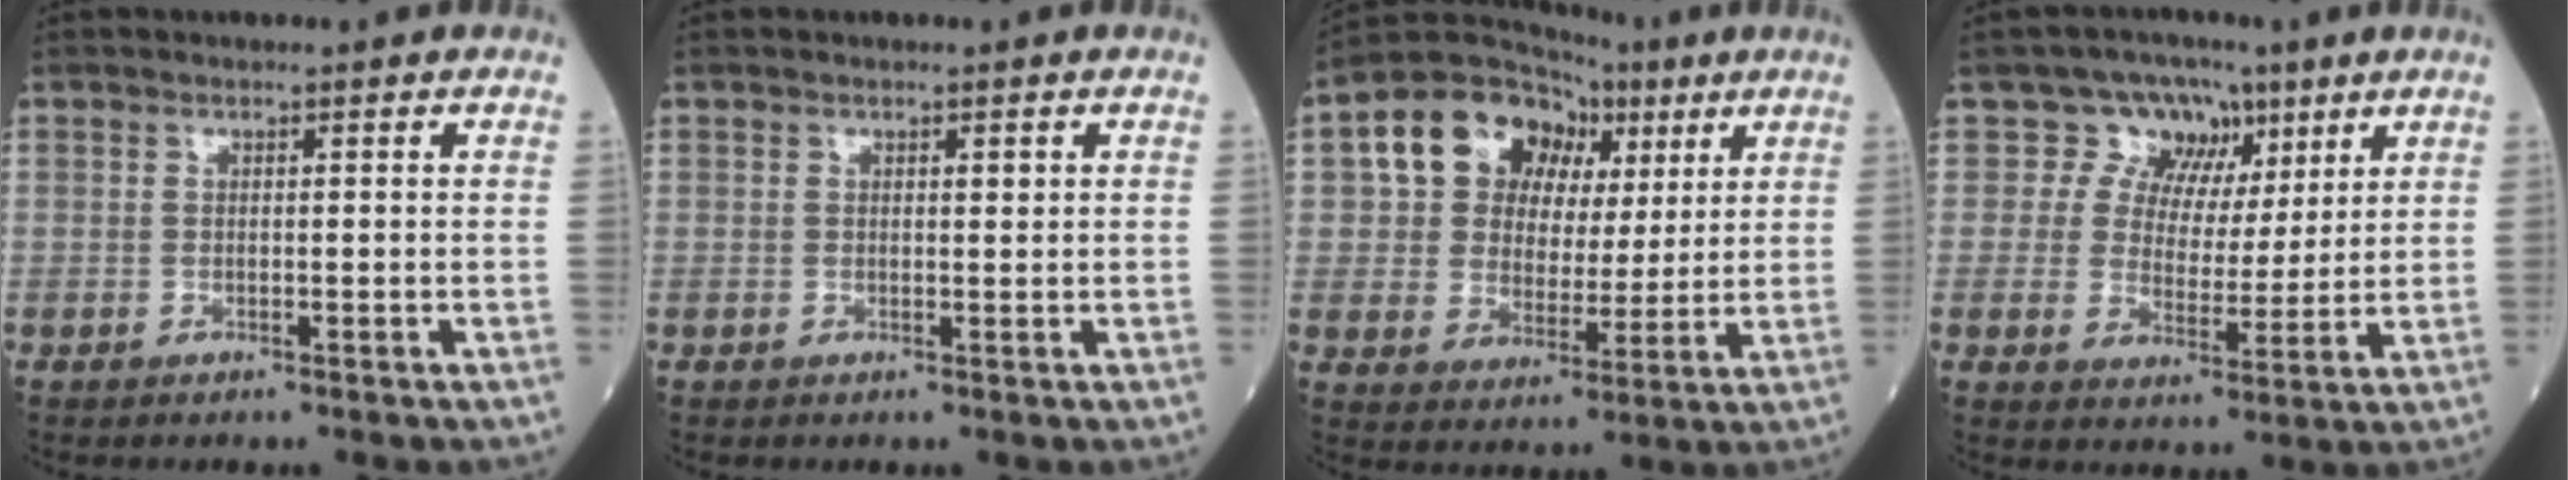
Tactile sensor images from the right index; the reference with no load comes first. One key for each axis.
{"total": 0.7, "fx": 0.3, "fy": 0.2, "fz": 0.6, "tx": -0.008, "ty": -0.001, "tz": 0.005}
{"total": 13.1, "fx": 5.2, "fy": 10.0, "fz": 6.8, "tx": -0.108, "ty": 0.044, "tz": 0.089}
{"total": 7.4, "fx": 3.7, "fy": 6.2, "fz": 1.7, "tx": -0.009, "ty": 0.016, "tz": 0.058}